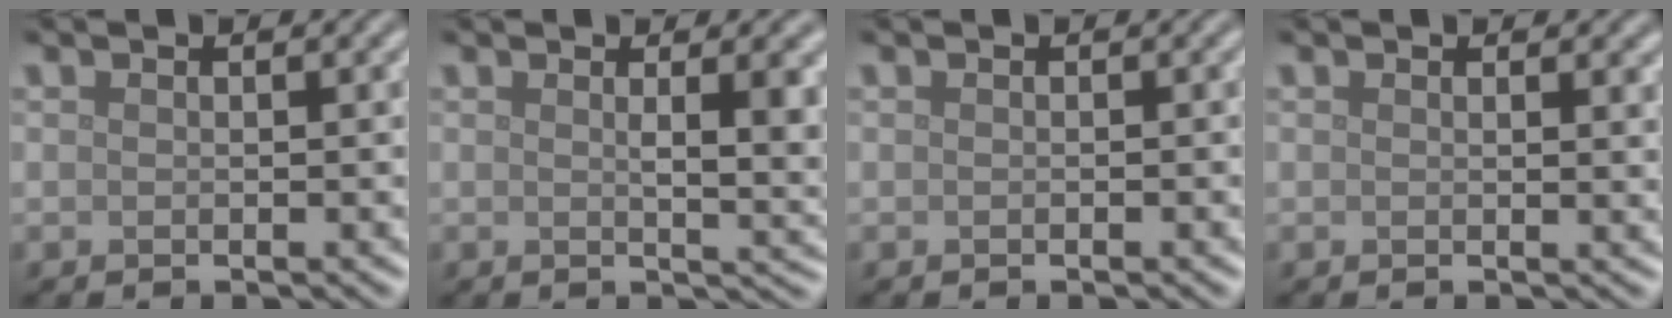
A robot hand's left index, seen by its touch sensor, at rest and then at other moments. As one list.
[{"total": 5.3, "force": [1.1, 1.7, 4.9], "torque": [-0.049, -0.001, 0.019]}, {"total": 0.0}, {"total": 1.6, "force": [0.9, 0.6, 1.1], "torque": [-0.006, 0.000, 0.014]}]